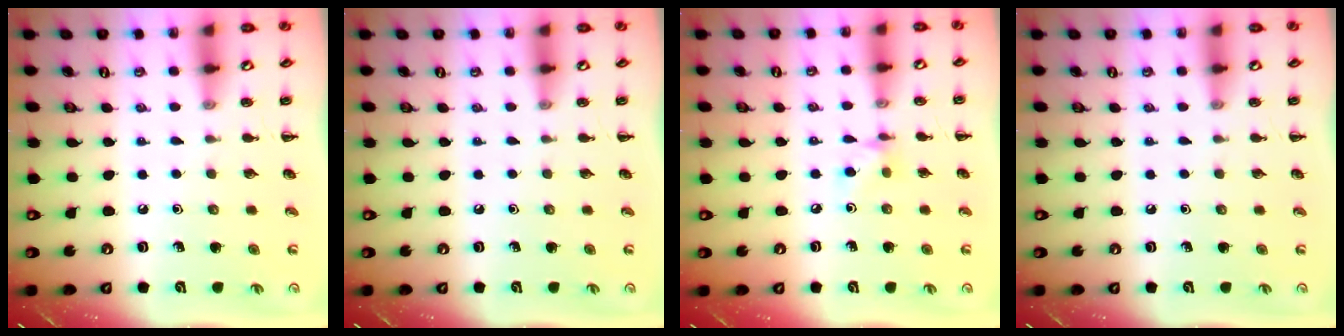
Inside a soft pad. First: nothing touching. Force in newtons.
{"total": 0.0}
{"total": 5.5, "press": 5.4, "slide": 0.9}
{"total": 0.0}